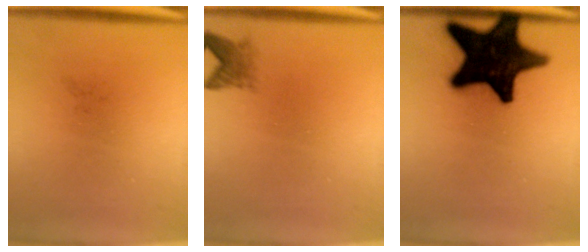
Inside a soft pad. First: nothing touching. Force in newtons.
{"total": 2.2}
{"total": 19.1}